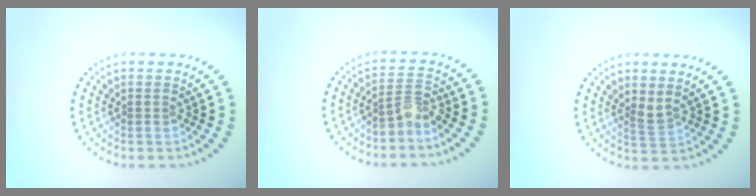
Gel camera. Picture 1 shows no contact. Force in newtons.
{"total": 2.0, "press": 1.5, "slide": 1.4}
{"total": 1.5, "press": 1.1, "slide": 1.0}